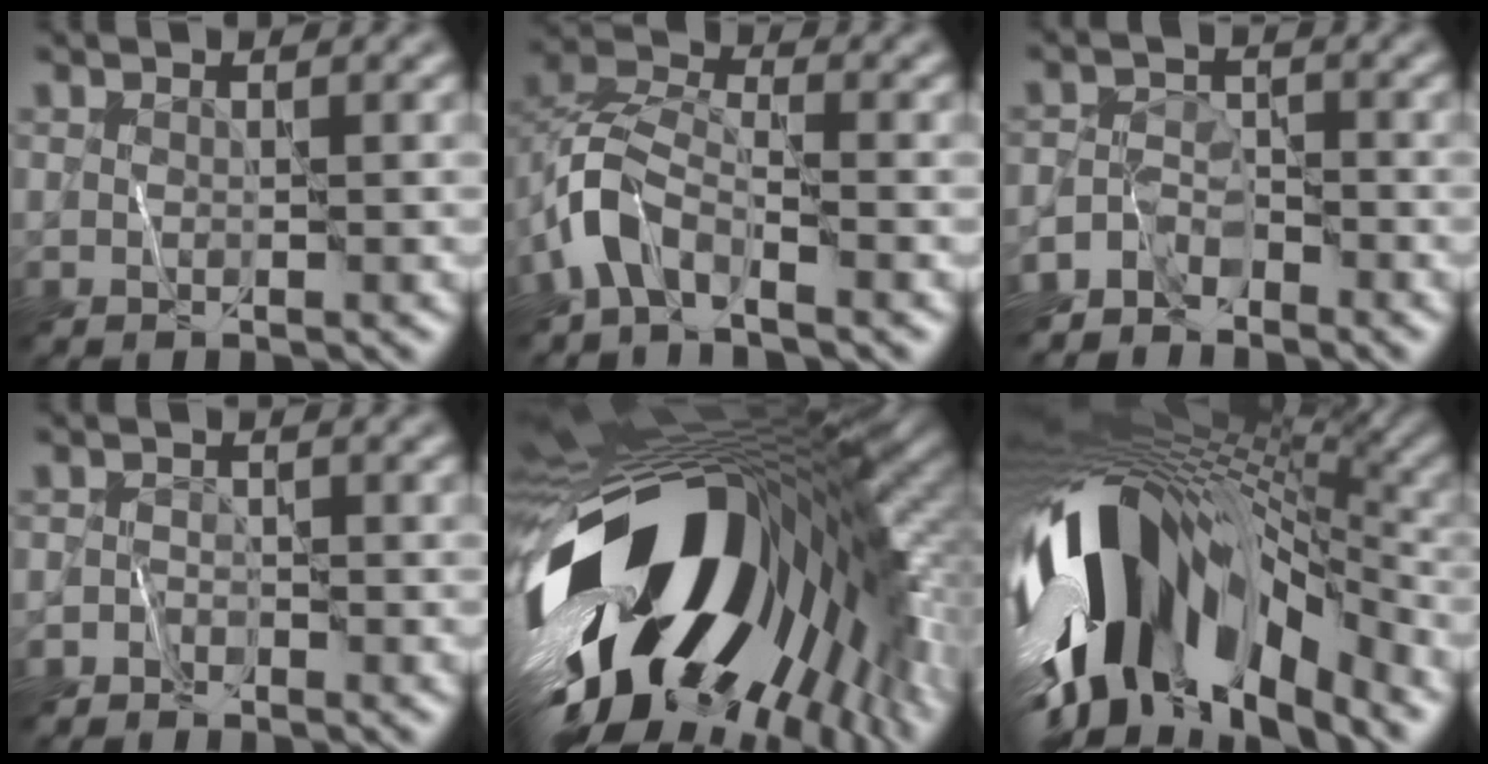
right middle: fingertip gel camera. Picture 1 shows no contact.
{"total": 4.9, "force": [-3.0, 2.5, 3.1], "torque": [-0.059, 0.006, -0.072]}
{"total": 3.5, "force": [-3.0, 1.7, 0.7], "torque": [-0.004, -0.003, -0.067]}
{"total": 1.3, "force": [-1.1, 0.7, -0.3], "torque": [0.010, 0.007, -0.026]}
{"total": 20.2, "force": [-3.5, 10.2, 17.1], "torque": [-0.308, -0.061, -0.057]}
{"total": 16.4, "force": [-5.2, 8.3, 13.1], "torque": [-0.238, -0.018, -0.089]}